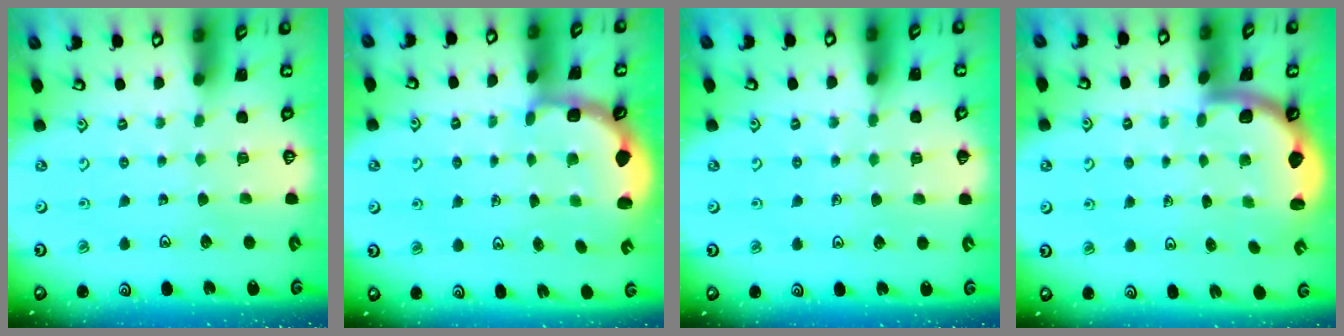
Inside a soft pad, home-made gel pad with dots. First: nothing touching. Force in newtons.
{"total": 3.0, "press": 2.1, "slide": 2.2}
{"total": 2.7, "press": 2.6, "slide": 0.5}
{"total": 1.6, "press": 1.6, "slide": 0.1}